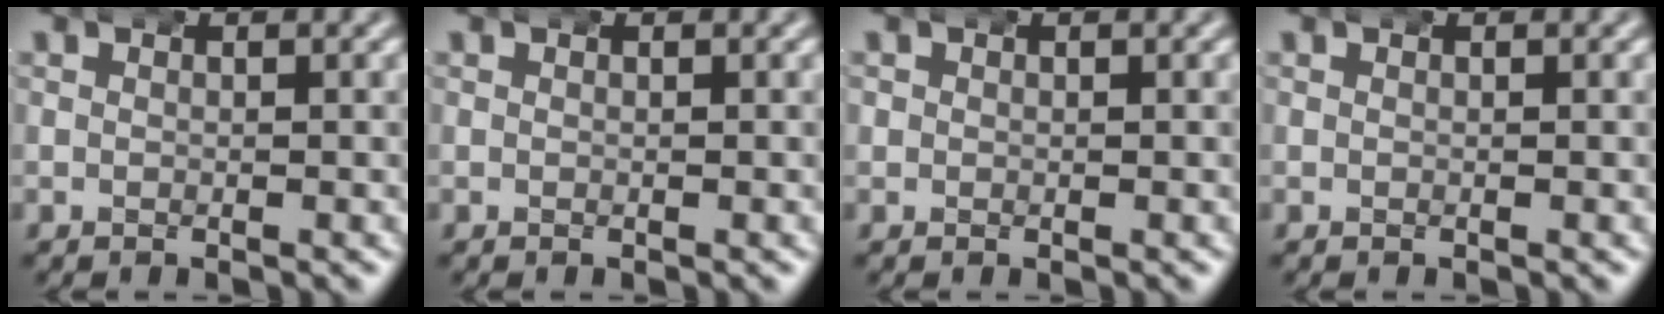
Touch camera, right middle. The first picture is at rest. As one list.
[{"total": 0.0}, {"total": 0.7, "force": [0.0, 0.7, 0.2], "torque": [-0.006, -0.001, 0.000]}, {"total": 0.0}]